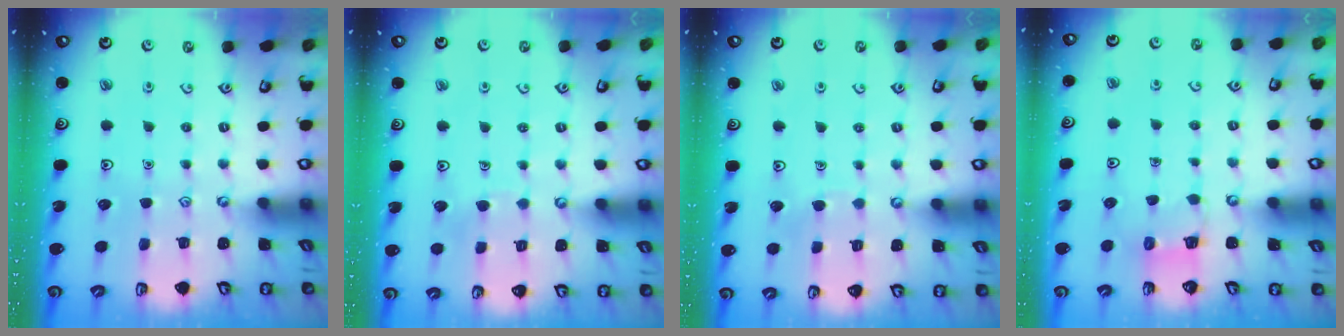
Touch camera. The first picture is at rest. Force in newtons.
{"total": 3.6, "press": 3.6, "slide": 0.2}
{"total": 2.2, "press": 2.2, "slide": 0.1}
{"total": 3.5, "press": 3.5, "slide": 0.4}